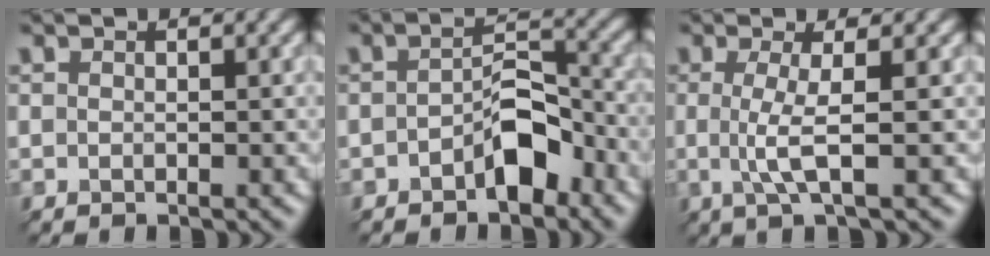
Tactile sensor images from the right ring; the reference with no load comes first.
{"total": 3.2, "force": [-2.4, 0.8, 1.9], "torque": [-0.034, 0.021, -0.032]}
{"total": 2.3, "force": [0.0, 0.0, 2.3], "torque": [-0.054, 0.002, 0.008]}